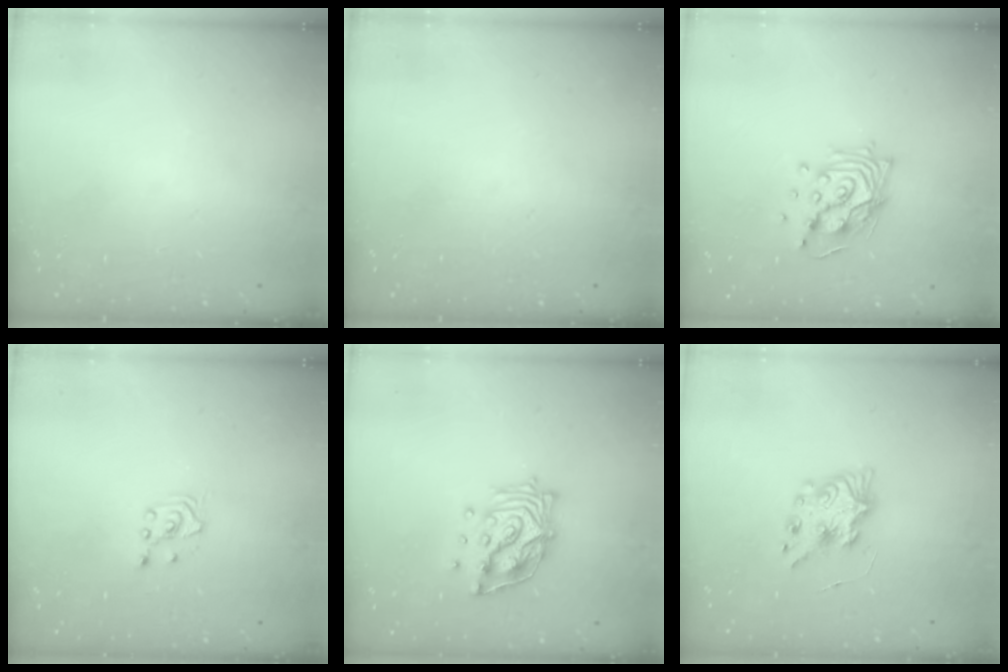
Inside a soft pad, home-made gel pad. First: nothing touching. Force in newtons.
{"total": 0.0}
{"total": 14.4, "press": 13.6, "slide": 4.7}
{"total": 2.5, "press": 2.4, "slide": 0.9}
{"total": 14.2, "press": 14.1, "slide": 1.9}
{"total": 8.8, "press": 8.8, "slide": 0.3}